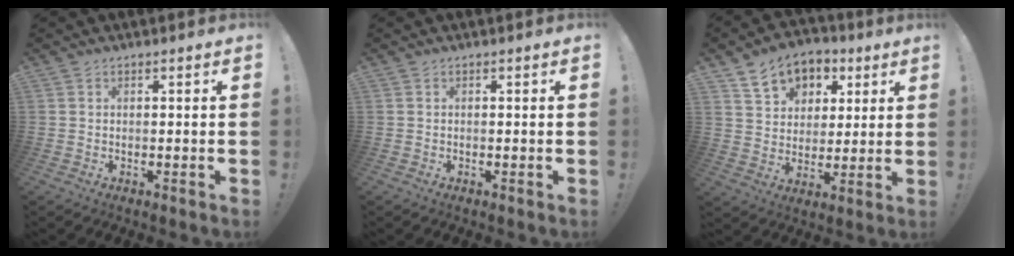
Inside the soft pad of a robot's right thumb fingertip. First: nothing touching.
{"total": 0.0}
{"total": 11.4, "force": [6.0, 8.7, 4.4], "torque": [-0.064, -0.033, 0.118]}